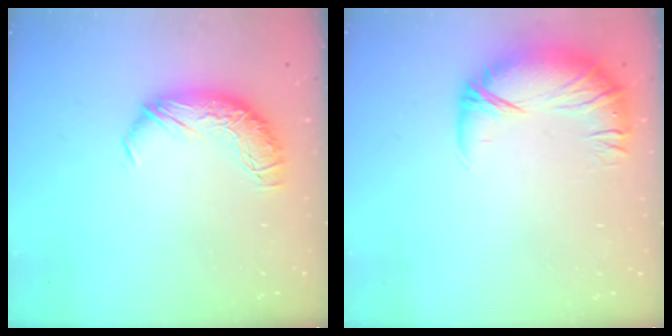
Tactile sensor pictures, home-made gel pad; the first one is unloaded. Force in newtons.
{"total": 3.2, "press": 0.8, "slide": 3.1}